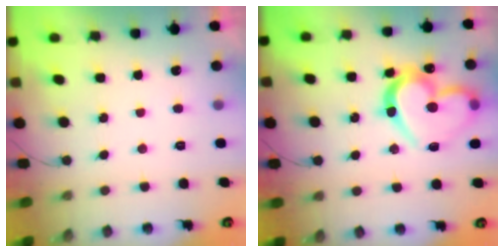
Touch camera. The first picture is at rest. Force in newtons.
{"total": 20.6, "press": 20.5, "slide": 2.3}